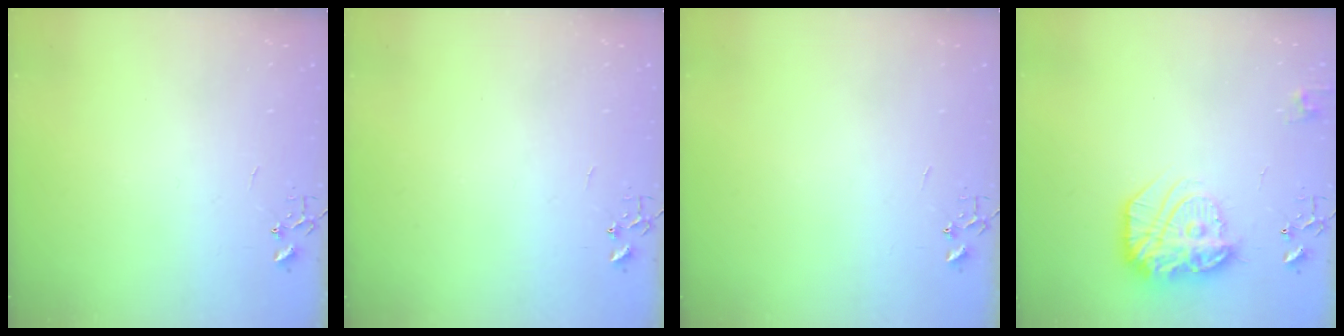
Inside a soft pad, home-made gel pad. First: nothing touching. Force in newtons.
{"total": 0.0}
{"total": 0.0}
{"total": 20.4, "press": 20.3, "slide": 1.8}